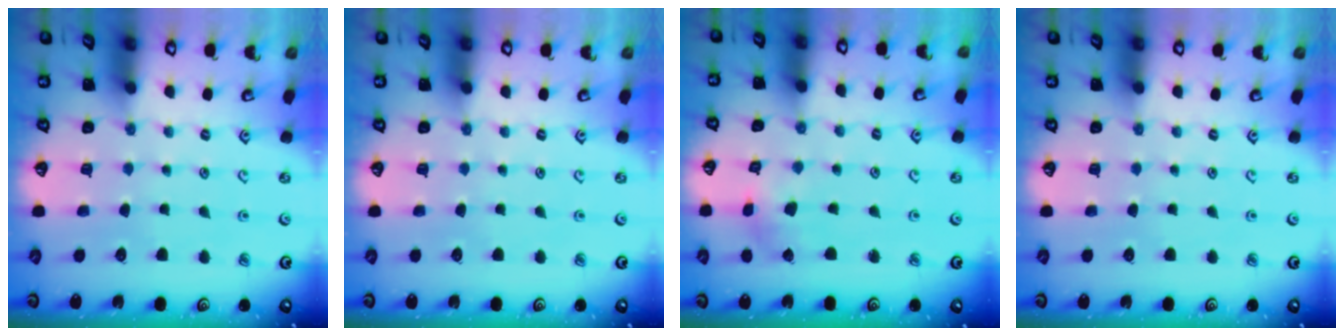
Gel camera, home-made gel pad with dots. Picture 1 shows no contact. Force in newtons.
{"total": 0.0}
{"total": 2.4, "press": 2.3, "slide": 0.5}
{"total": 0.0}